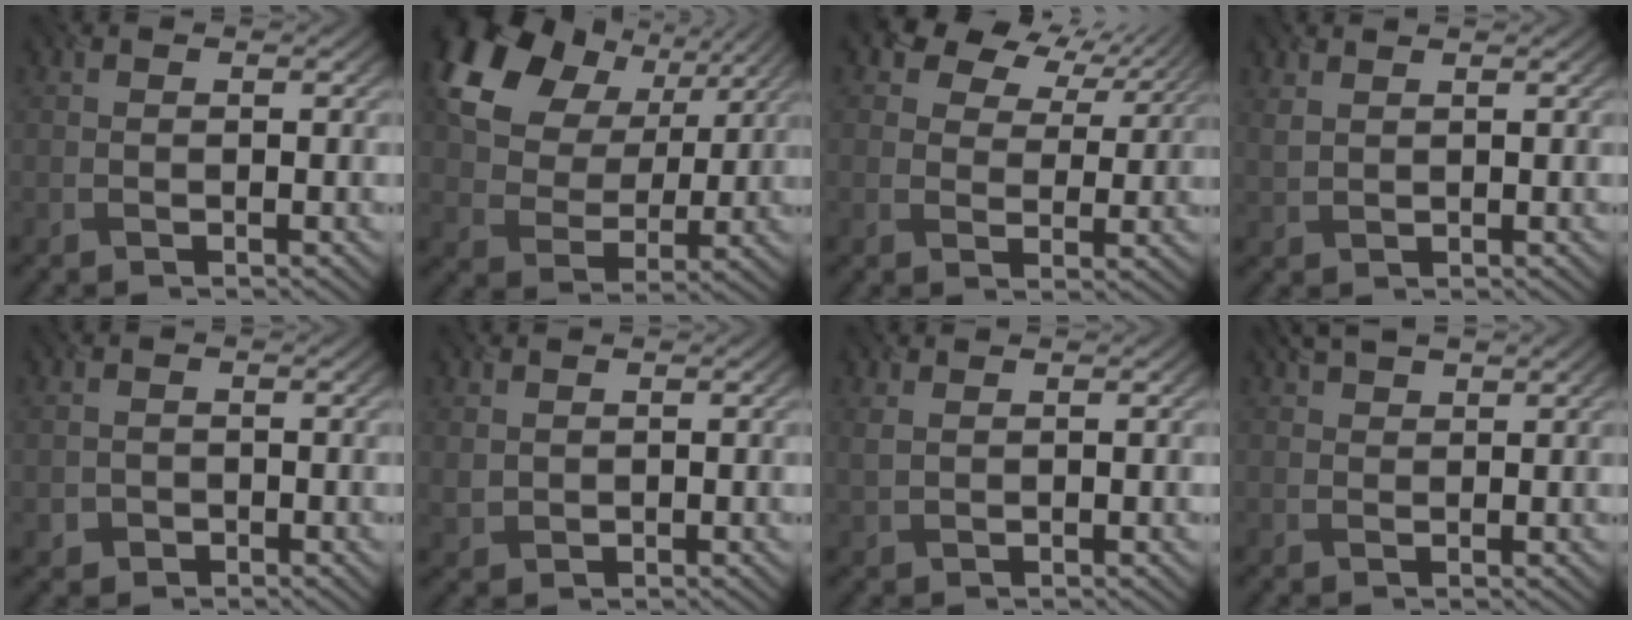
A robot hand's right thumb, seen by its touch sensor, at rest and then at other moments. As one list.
[{"total": 15.4, "force": [7.2, 10.3, 8.8], "torque": [-0.207, 0.024, 0.125]}, {"total": 7.6, "force": [5.1, 4.5, 3.4], "torque": [-0.074, 0.010, 0.074]}, {"total": 1.6, "force": [1.6, 0.2, 0.2], "torque": [-0.017, -0.001, 0.035]}, {"total": 1.2, "force": [-0.3, 1.1, -0.2], "torque": [0.005, -0.007, -0.010]}, {"total": 1.4, "force": [1.2, 0.8, 0.1], "torque": [-0.013, -0.005, 0.027]}, {"total": 1.4, "force": [1.4, 0.0, 0.4], "torque": [-0.021, -0.001, 0.028]}, {"total": 3.0, "force": [2.5, 0.8, 1.6], "torque": [-0.041, 0.008, 0.049]}]